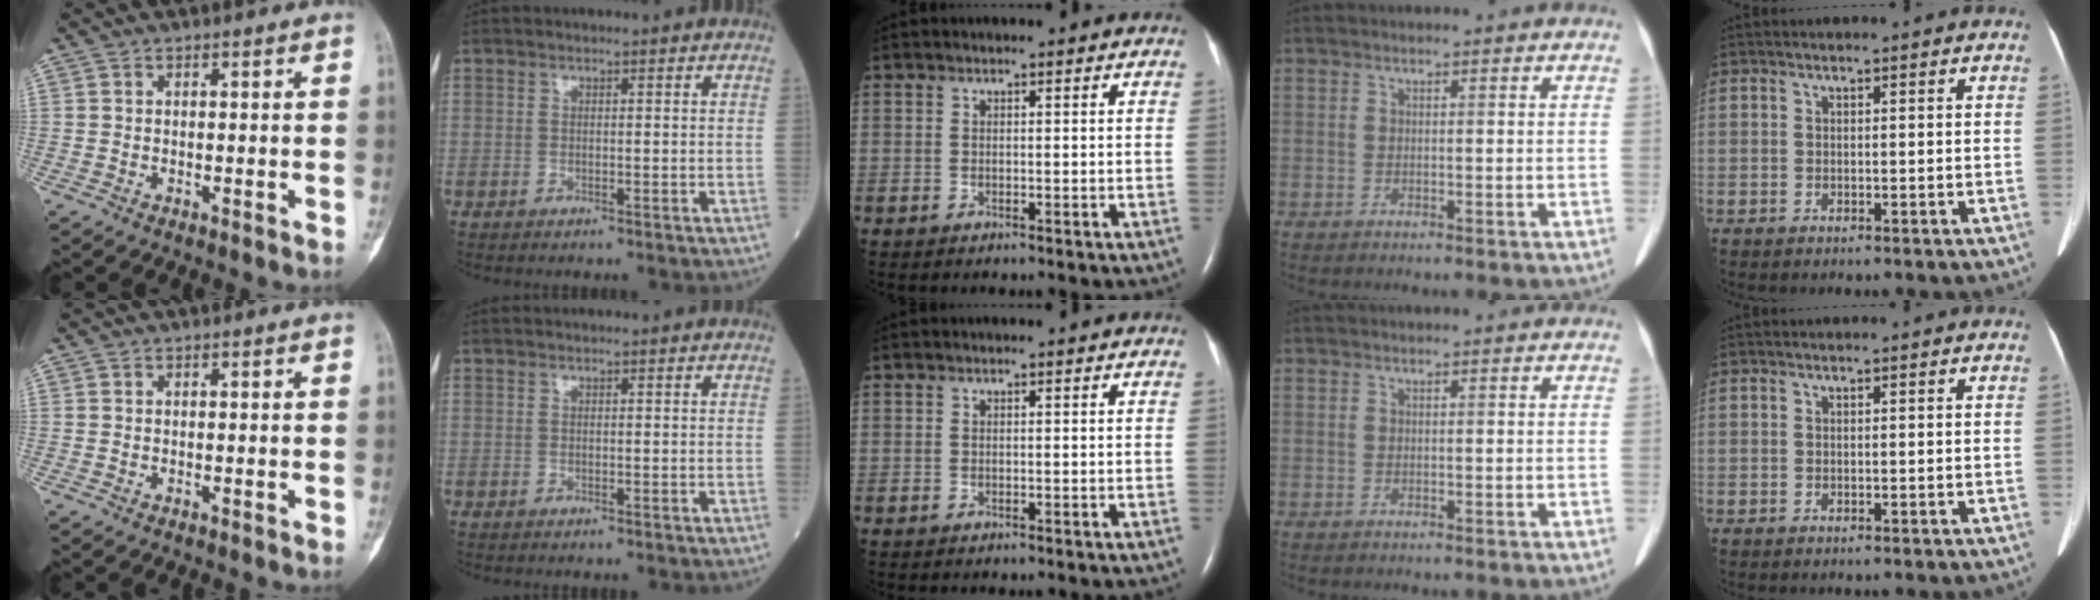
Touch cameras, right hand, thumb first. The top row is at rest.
{}